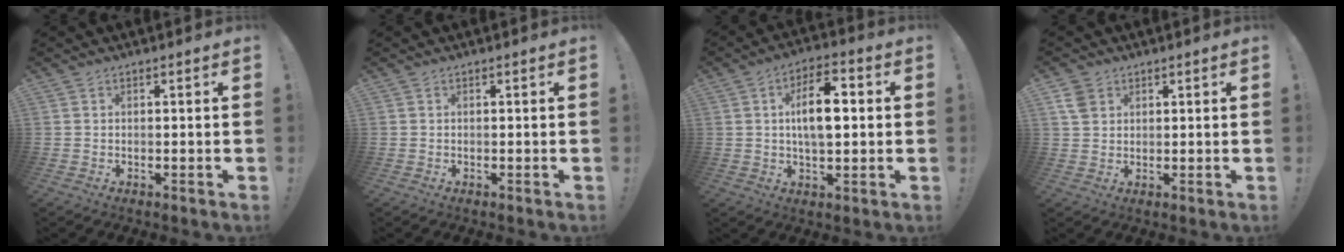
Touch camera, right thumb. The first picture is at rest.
{"total": 0.0}
{"total": 11.4, "force": [1.2, 5.8, 9.7], "torque": [-0.163, 0.007, 0.015]}
{"total": 4.8, "force": [2.5, 3.4, 2.1], "torque": [-0.032, -0.006, 0.049]}